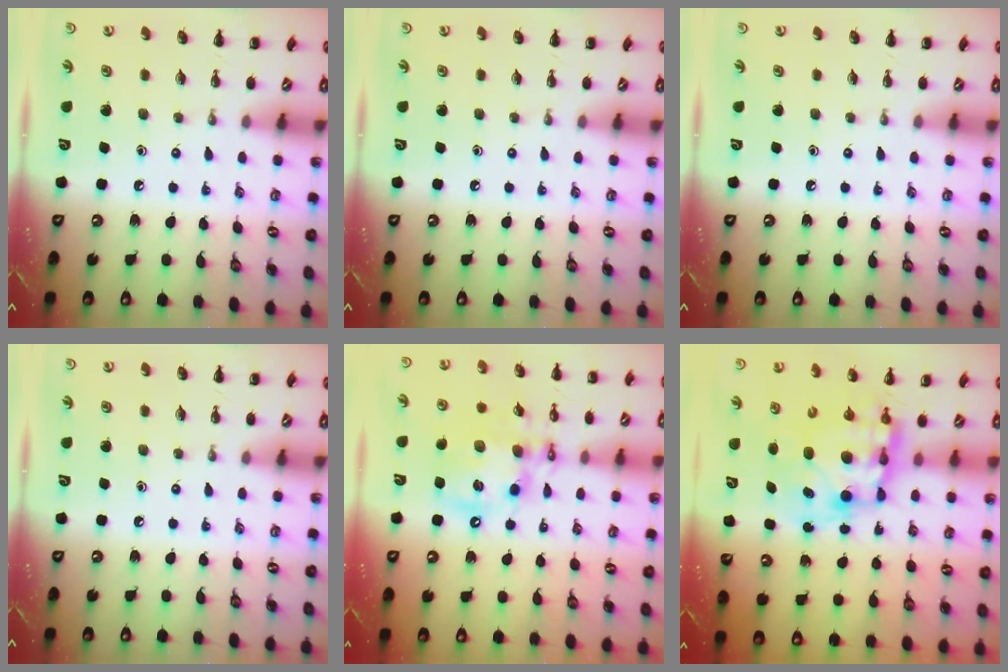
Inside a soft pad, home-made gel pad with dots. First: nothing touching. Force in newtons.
{"total": 0.0}
{"total": 0.0}
{"total": 0.0}
{"total": 15.3, "press": 15.0, "slide": 3.1}
{"total": 11.1, "press": 10.7, "slide": 2.9}